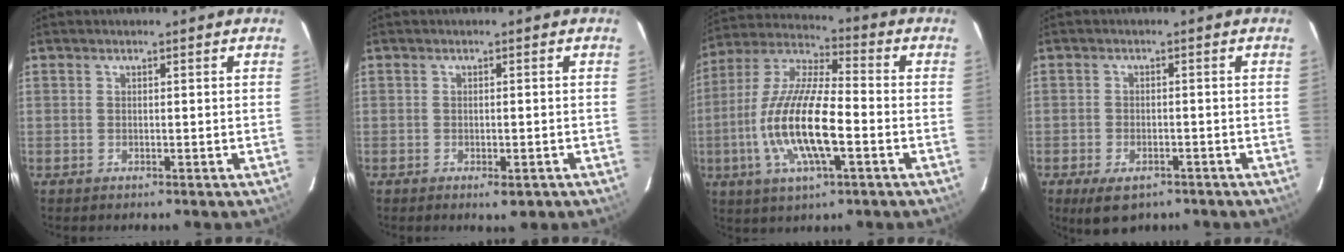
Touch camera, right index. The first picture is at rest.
{"total": 2.7, "force": [-1.5, 1.1, 1.8], "torque": [-0.034, -0.005, -0.017]}
{"total": 16.9, "force": [-4.3, 4.9, 15.6], "torque": [-0.316, -0.009, -0.085]}
{"total": 6.6, "force": [-4.3, 3.3, 3.7], "torque": [-0.081, -0.017, -0.064]}